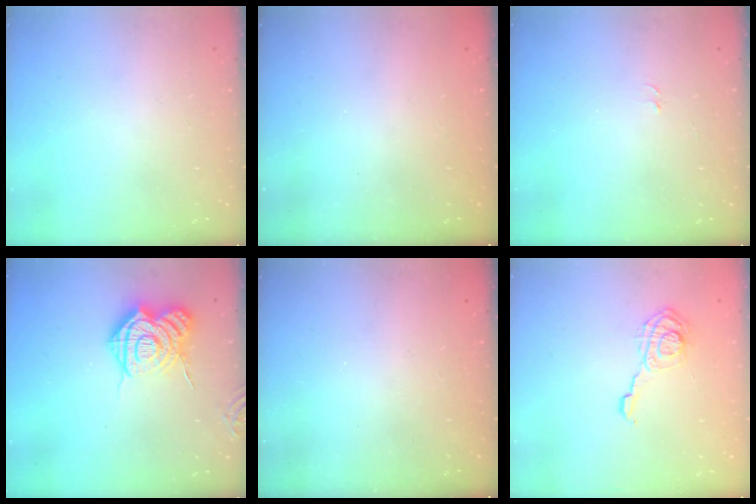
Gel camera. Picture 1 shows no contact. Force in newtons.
{"total": 2.4, "press": 2.3, "slide": 0.8}
{"total": 3.2, "press": 3.2, "slide": 0.2}
{"total": 15.3, "press": 15.2, "slide": 1.5}
{"total": 2.3, "press": 2.2, "slide": 0.8}
{"total": 9.1, "press": 9.1, "slide": 0.2}